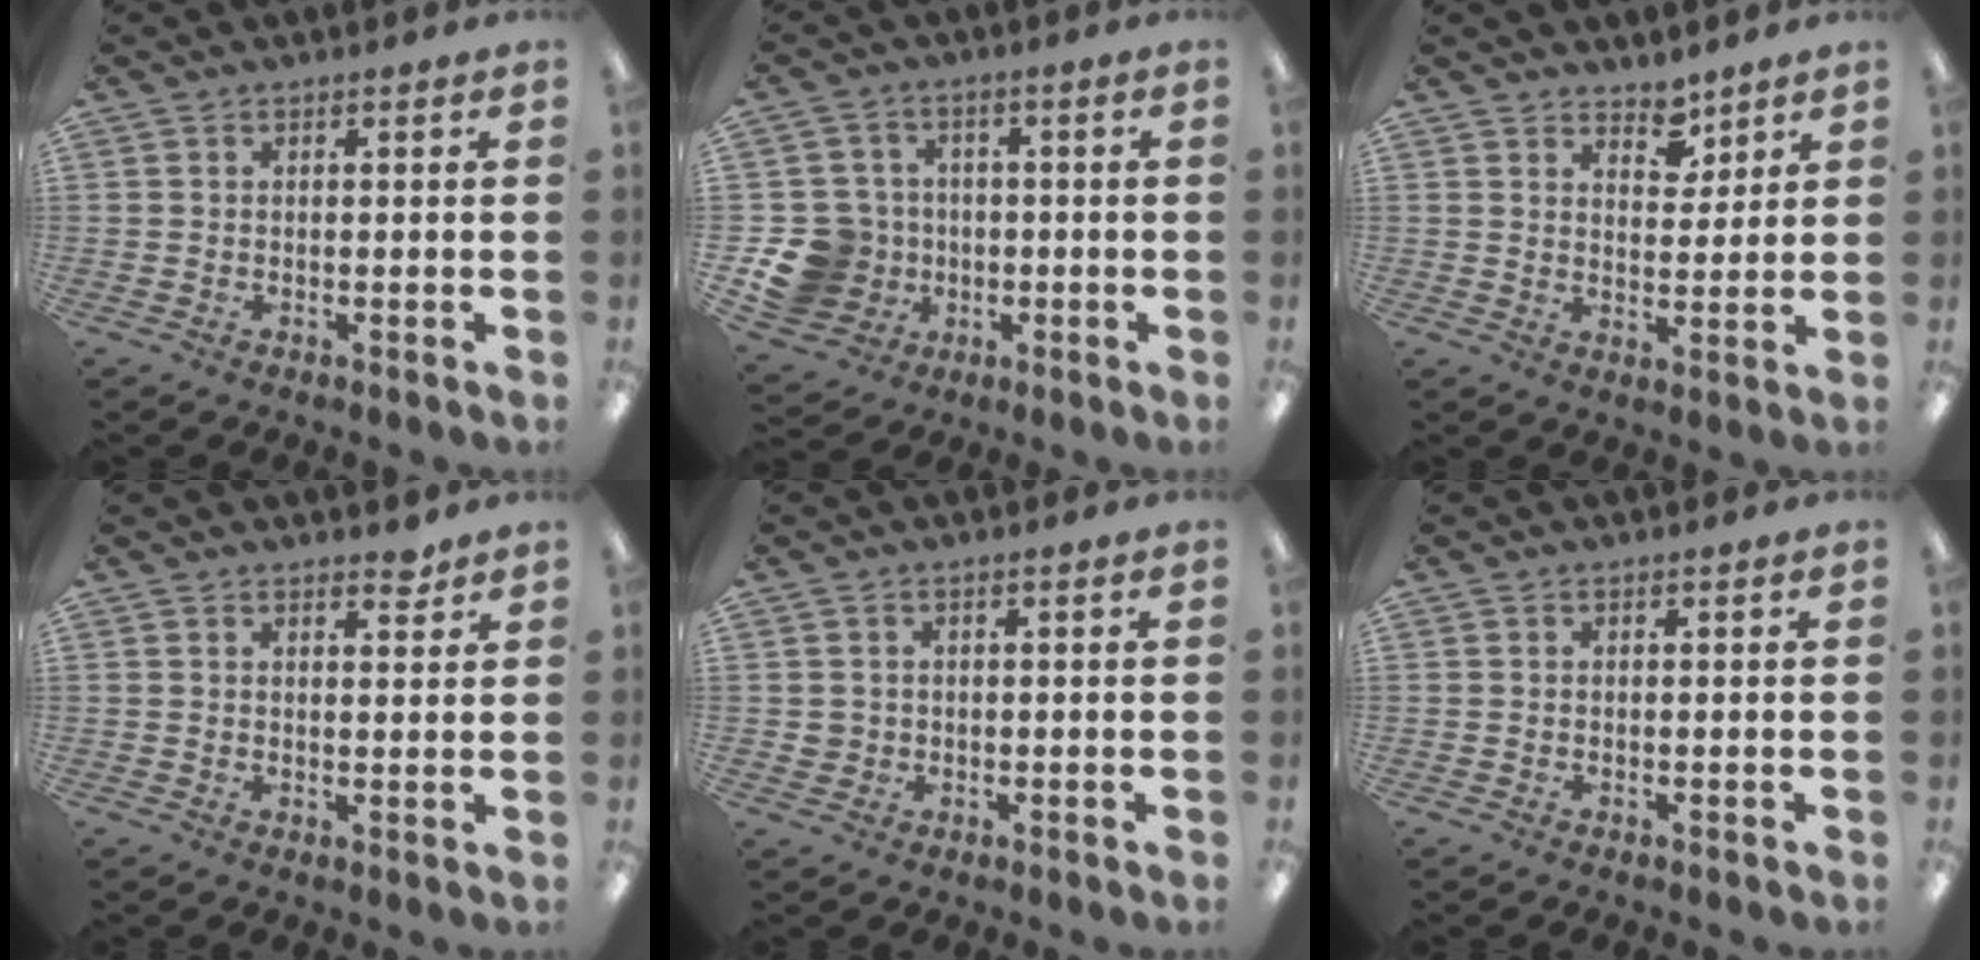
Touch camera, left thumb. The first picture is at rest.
{"total": 11.6, "force": [-2.7, 10.7, 3.4], "torque": [-0.089, 0.027, -0.038]}
{"total": 5.2, "force": [4.5, 2.4, 1.1], "torque": [-0.003, -0.032, 0.079]}
{"total": 2.6, "force": [2.3, 0.9, 0.9], "torque": [0.005, -0.015, 0.037]}
{"total": 2.1, "force": [0.0, 2.1, 0.4], "torque": [-0.010, 0.004, -0.002]}
{"total": 0.0}